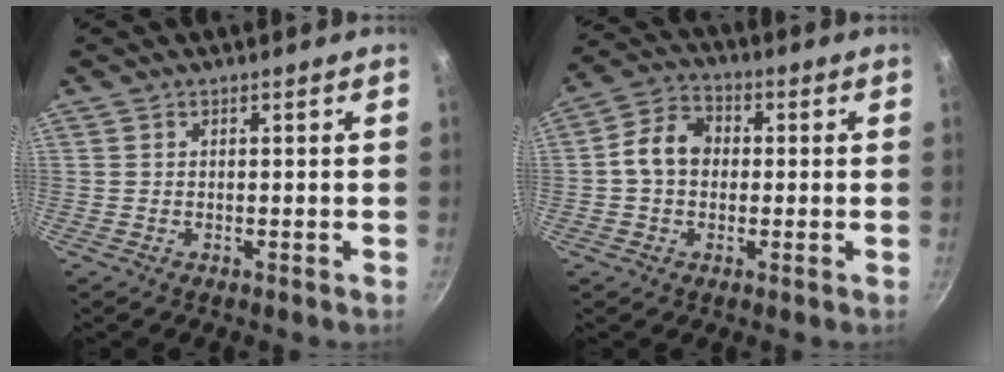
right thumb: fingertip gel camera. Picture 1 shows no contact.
{"total": 8.2, "force": [0.1, 6.4, 5.0], "torque": [-0.068, 0.022, -0.015]}